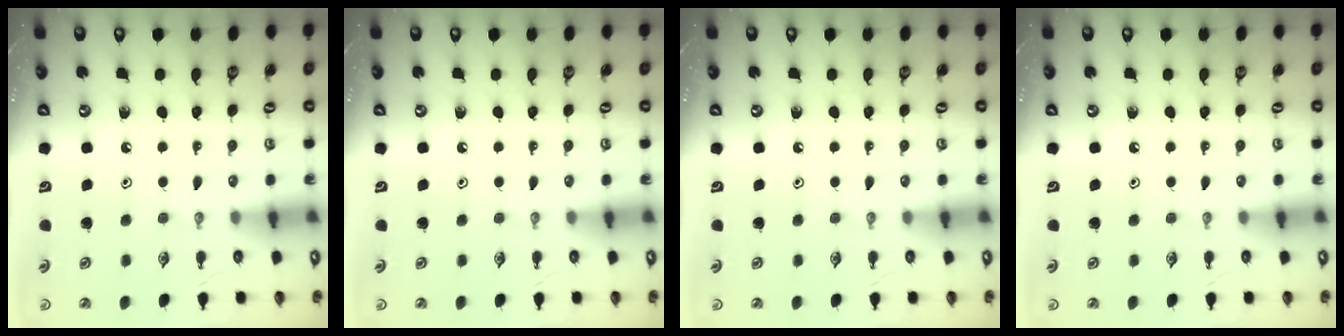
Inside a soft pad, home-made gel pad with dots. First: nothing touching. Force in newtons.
{"total": 0.0}
{"total": 0.0}
{"total": 0.0}